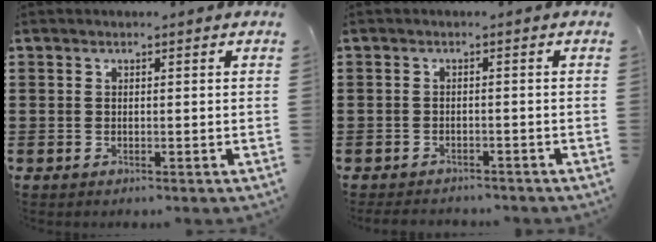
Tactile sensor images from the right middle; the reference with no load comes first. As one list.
[{"total": 1.6, "force": [-1.6, 0.2, 0.0], "torque": [-0.006, 0.000, -0.035]}]